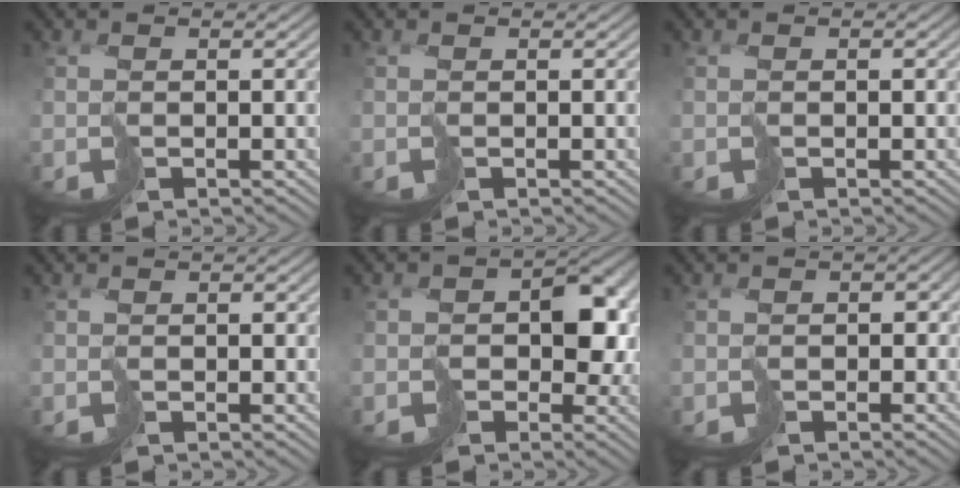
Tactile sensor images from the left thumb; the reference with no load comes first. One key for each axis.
{"total": 0.0}
{"total": 0.6, "fx": 0.0, "fy": 0.5, "fz": 0.3, "tx": -0.006, "ty": 0.000, "tz": 0.000}
{"total": 0.9, "fx": 0.0, "fy": 0.7, "fz": 0.5, "tx": -0.006, "ty": -0.001, "tz": 0.000}
{"total": 6.5, "fx": -0.4, "fy": 5.1, "fz": 4.0, "tx": -0.049, "ty": -0.006, "tz": -0.007}
{"total": 2.2, "fx": -0.7, "fy": 2.0, "fz": 0.8, "tx": -0.006, "ty": -0.003, "tz": -0.009}